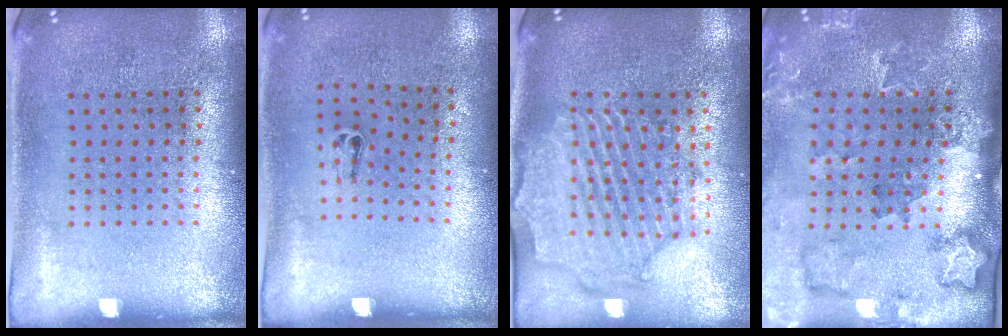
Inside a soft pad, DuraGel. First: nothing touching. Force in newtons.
{"total": 0.5, "press": 0.2, "slide": 0.5}
{"total": 2.2, "press": 2.1, "slide": 0.8}
{"total": 2.0, "press": 1.9, "slide": 0.4}